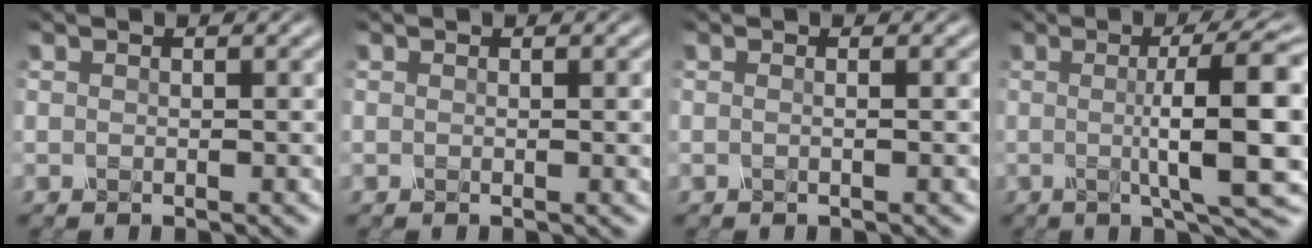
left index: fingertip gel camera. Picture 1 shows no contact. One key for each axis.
{"total": 1.2, "fx": 0.1, "fy": 0.3, "fz": 1.1, "tx": -0.012, "ty": 0.003, "tz": 0.000}
{"total": 1.2, "fx": 0.0, "fy": 0.5, "fz": 1.0, "tx": -0.008, "ty": -0.003, "tz": -0.019}
{"total": 11.3, "fx": 0.4, "fy": 2.3, "fz": 11.1, "tx": -0.134, "ty": 0.011, "tz": 0.004}